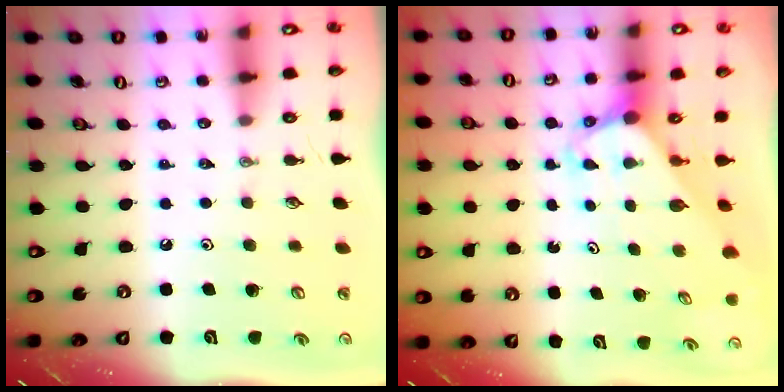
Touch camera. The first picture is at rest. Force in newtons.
{"total": 3.2, "press": 3.2, "slide": 0.2}